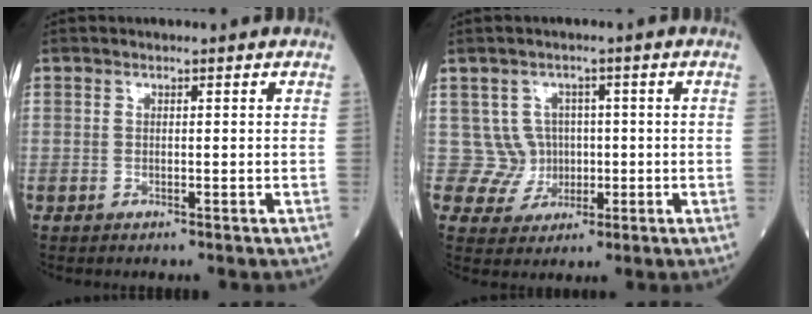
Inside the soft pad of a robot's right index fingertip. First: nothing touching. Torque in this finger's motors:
{"motor_torque": [0.04, -0.04, 0.00, 0.00]}